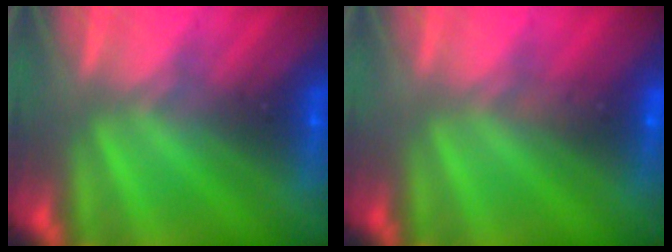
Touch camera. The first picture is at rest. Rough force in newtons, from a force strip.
{"total": 3.0}